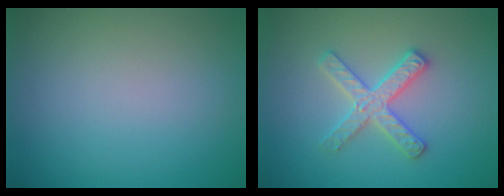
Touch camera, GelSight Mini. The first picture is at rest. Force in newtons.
{"total": 2.9, "press": 2.9, "slide": 0.5}